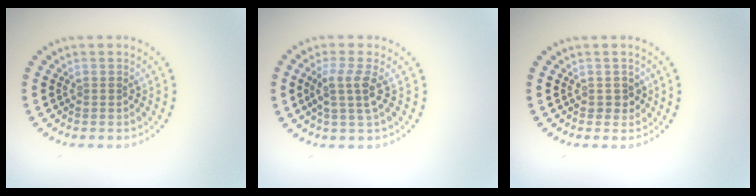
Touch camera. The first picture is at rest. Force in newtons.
{"total": 2.7, "press": 2.1, "slide": 1.6}
{"total": 1.1, "press": 1.1, "slide": 0.3}